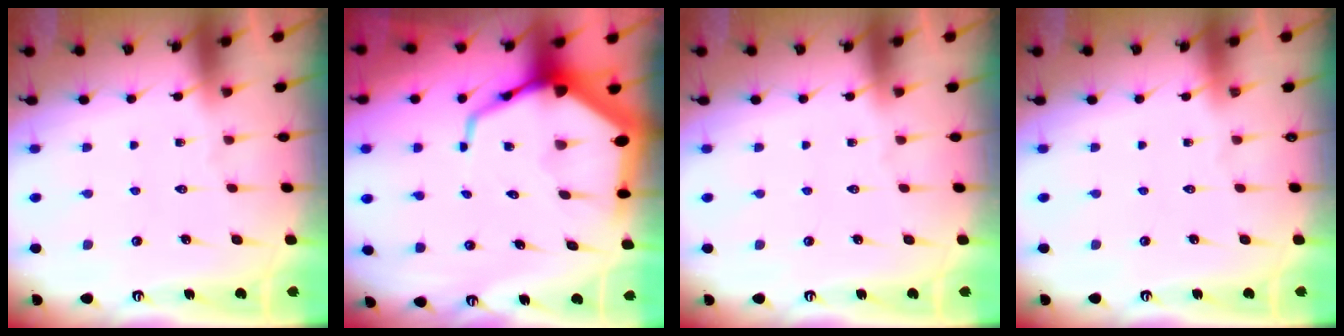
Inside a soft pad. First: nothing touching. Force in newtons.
{"total": 13.1, "press": 13.0, "slide": 1.5}
{"total": 0.0}
{"total": 0.0}